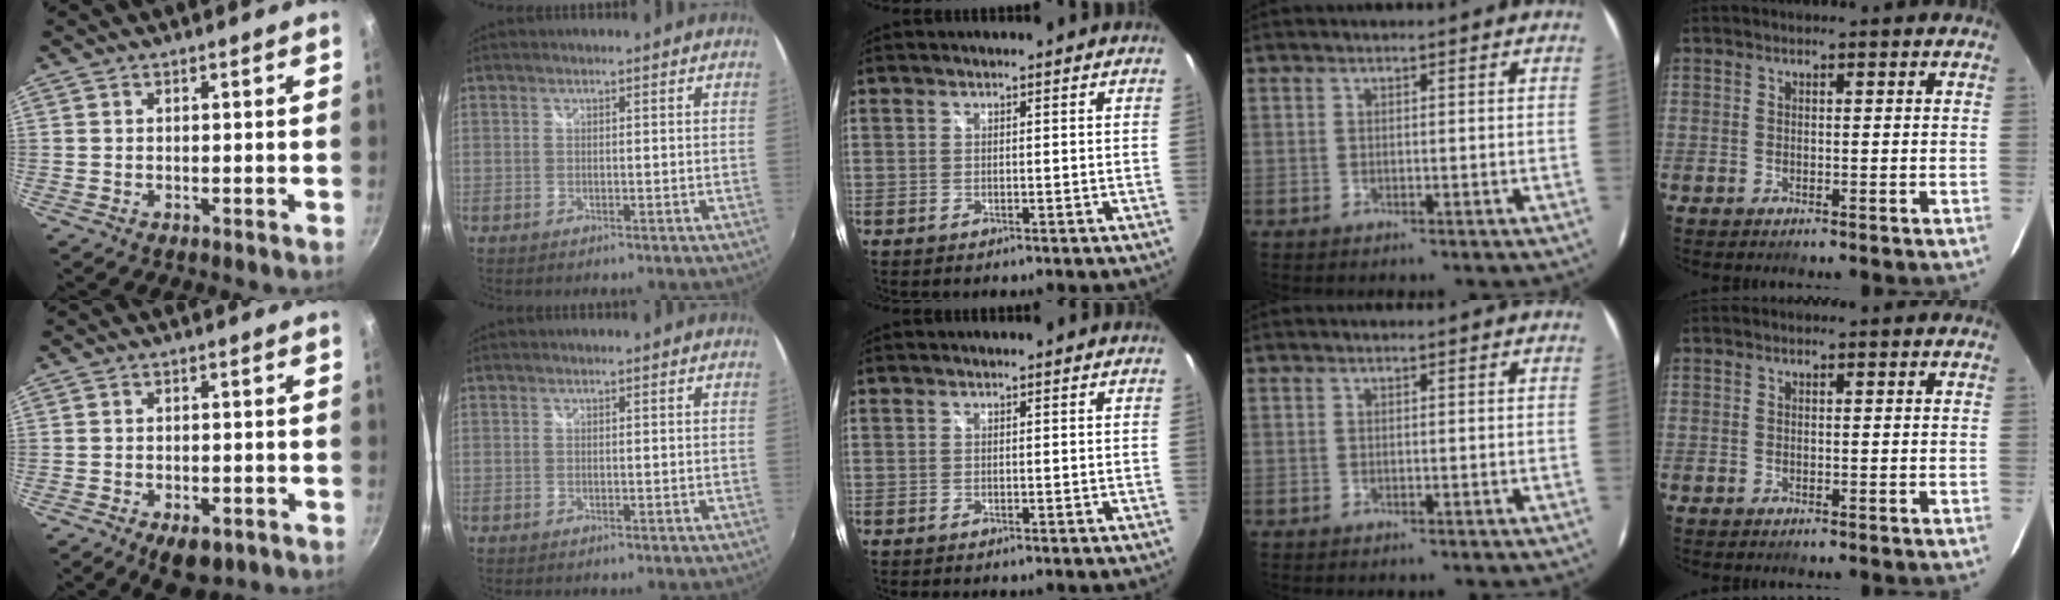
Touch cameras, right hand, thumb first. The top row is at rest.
{"thumb": {"total": 6.3, "force": [-3.2, 3.3, 4.3], "torque": [-0.052, 0.014, -0.038]}}